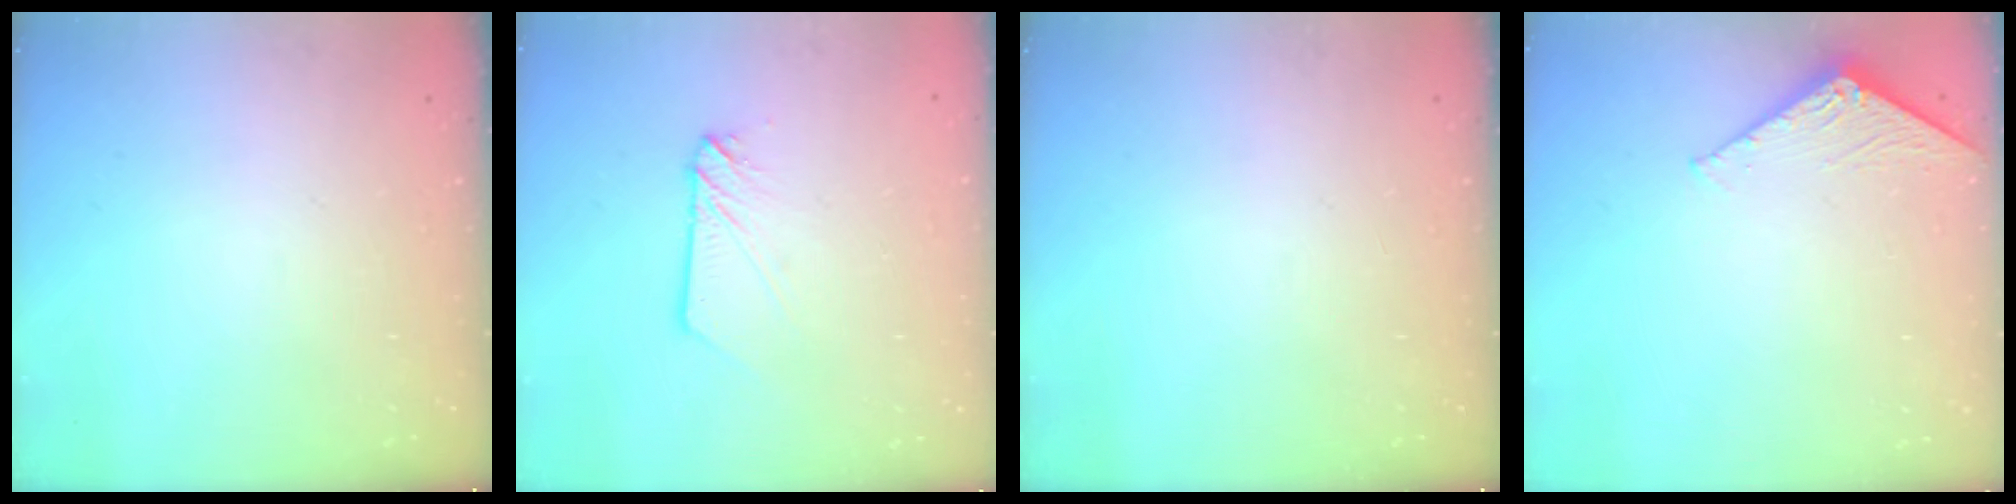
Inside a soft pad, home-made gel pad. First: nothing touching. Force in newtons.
{"total": 2.9, "press": 2.9, "slide": 0.3}
{"total": 0.0}
{"total": 2.4, "press": 2.4, "slide": 0.2}